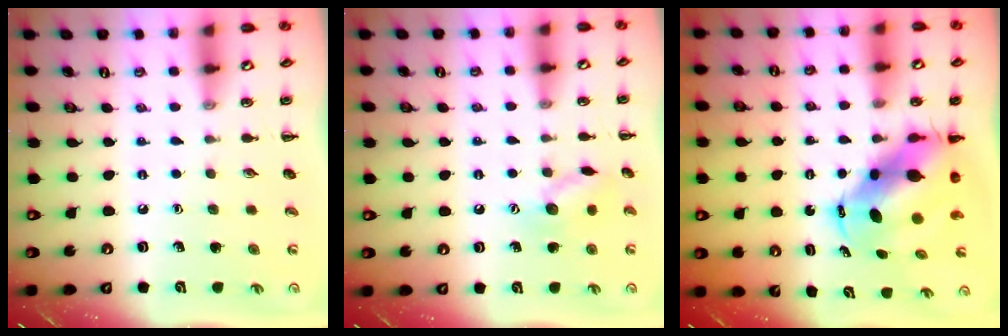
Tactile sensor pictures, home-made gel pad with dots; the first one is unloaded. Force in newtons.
{"total": 9.5, "press": 9.4, "slide": 0.7}
{"total": 9.3, "press": 9.0, "slide": 2.4}